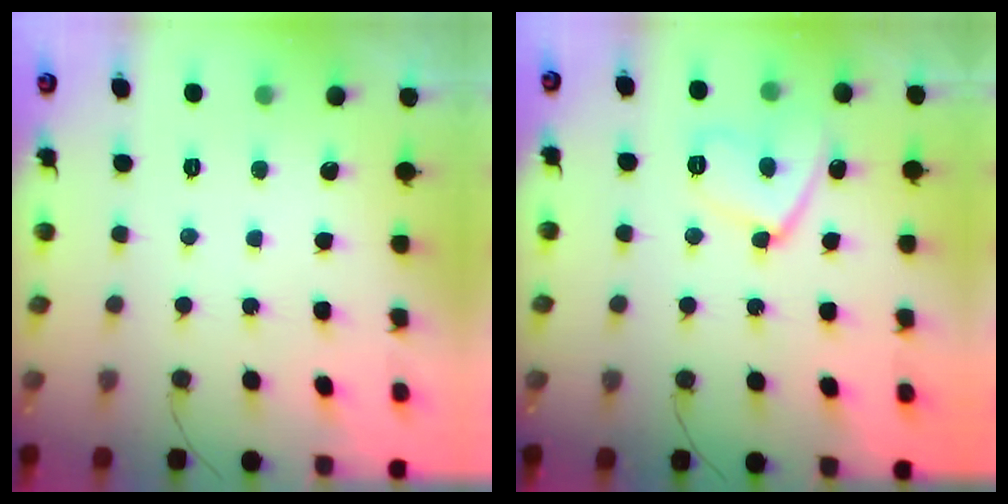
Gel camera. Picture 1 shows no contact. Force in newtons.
{"total": 11.4, "press": 11.1, "slide": 2.2}